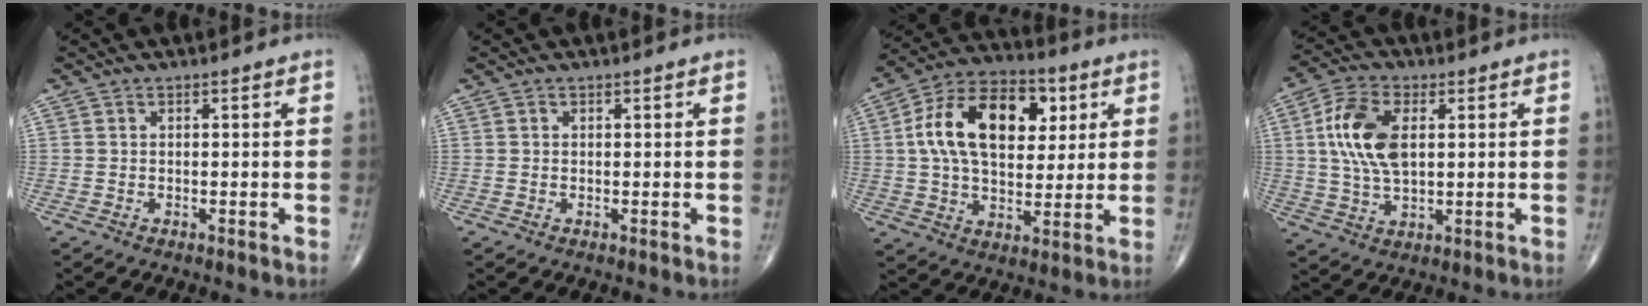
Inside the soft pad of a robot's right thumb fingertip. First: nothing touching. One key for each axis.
{"total": 0.0}
{"total": 19.4, "fx": 4.8, "fy": 11.8, "fz": 14.6, "tx": -0.221, "ty": 0.009, "tz": 0.074}
{"total": 11.8, "fx": 2.2, "fy": 6.4, "fz": 9.7, "tx": -0.195, "ty": 0.003, "tz": 0.041}